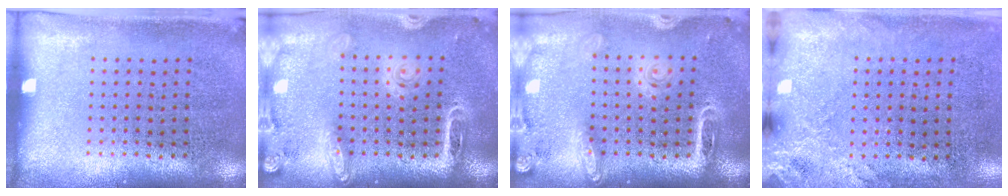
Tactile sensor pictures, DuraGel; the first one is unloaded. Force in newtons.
{"total": 2.0, "press": 1.8, "slide": 1.1}
{"total": 2.0, "press": 1.8, "slide": 1.1}
{"total": 2.5, "press": 2.0, "slide": 1.5}